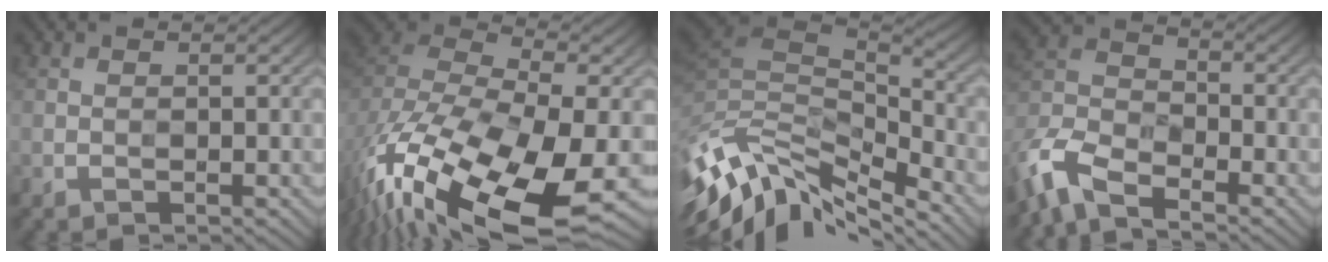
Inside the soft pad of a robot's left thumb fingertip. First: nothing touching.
{"total": 18.7, "force": [-9.2, 8.9, 13.7], "torque": [-0.323, -0.058, -0.136]}
{"total": 13.1, "force": [-7.9, 4.6, 9.4], "torque": [-0.214, -0.009, -0.128]}
{"total": 9.1, "force": [-6.9, 3.4, 4.9], "torque": [-0.112, -0.009, -0.156]}